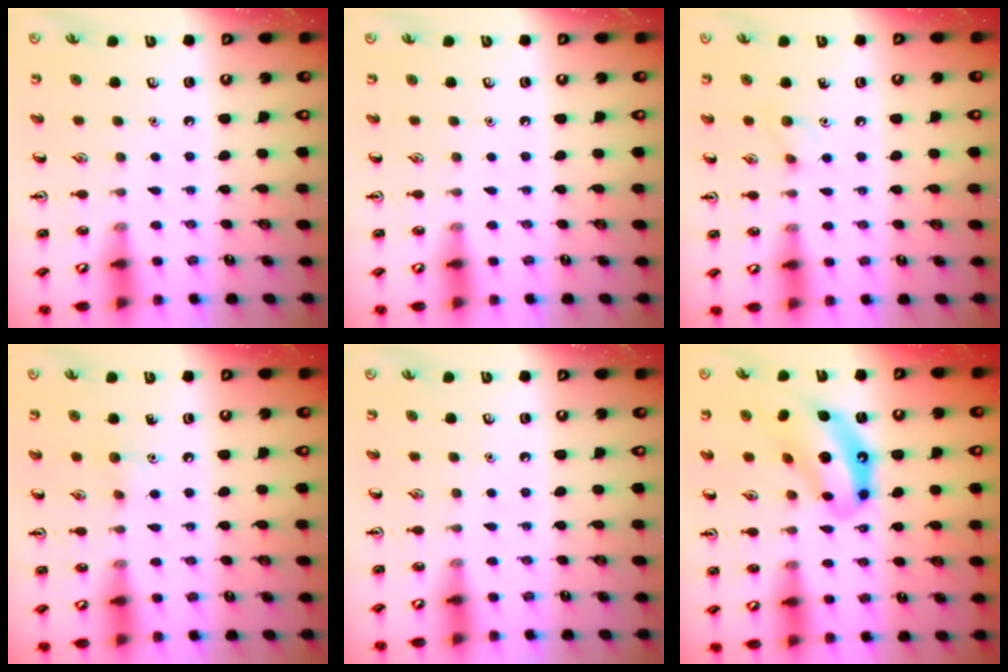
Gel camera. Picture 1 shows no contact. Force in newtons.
{"total": 0.0}
{"total": 5.5, "press": 5.4, "slide": 1.3}
{"total": 4.7, "press": 4.4, "slide": 1.6}
{"total": 0.0}
{"total": 11.5, "press": 10.9, "slide": 3.8}